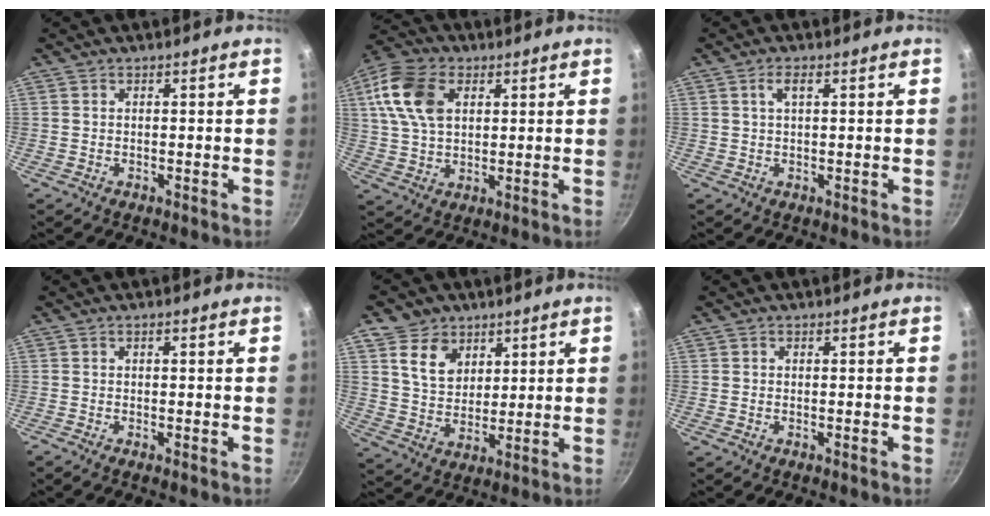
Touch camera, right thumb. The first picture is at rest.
{"total": 13.1, "force": [3.9, 8.6, 9.1], "torque": [-0.167, 0.006, 0.065]}
{"total": 2.3, "force": [0.9, 0.8, 2.0], "torque": [-0.036, 0.004, 0.018]}
{"total": 0.8, "force": [-0.3, -0.1, 0.7], "torque": [-0.026, 0.004, -0.007]}
{"total": 8.7, "force": [4.1, 6.8, 3.5], "torque": [-0.023, -0.025, 0.075]}
{"total": 0.7, "force": [-0.3, 0.0, 0.6], "torque": [-0.017, 0.004, -0.006]}